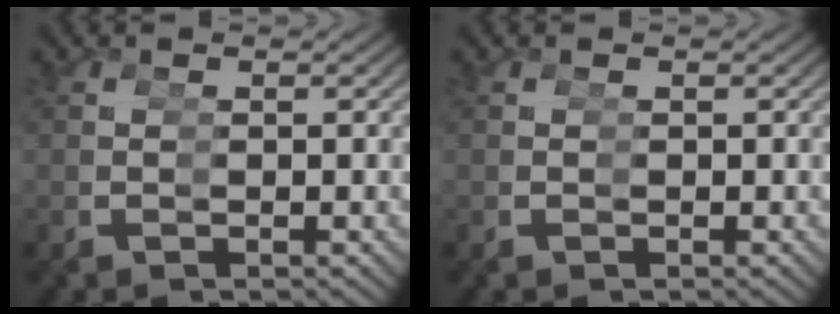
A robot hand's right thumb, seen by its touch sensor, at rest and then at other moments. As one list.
[{"total": 0.0}]